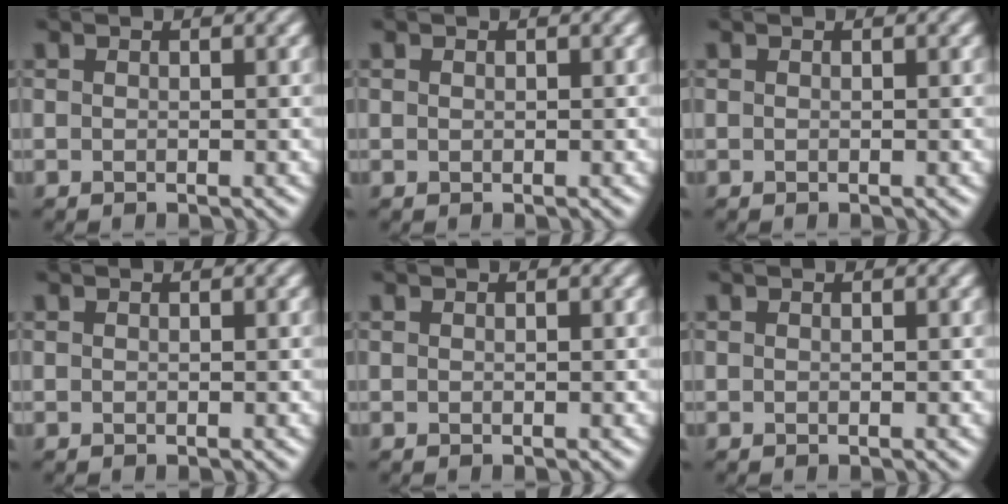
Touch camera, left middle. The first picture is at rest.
{"total": 0.0}
{"total": 0.0}
{"total": 0.0}
{"total": 0.0}
{"total": 0.0}